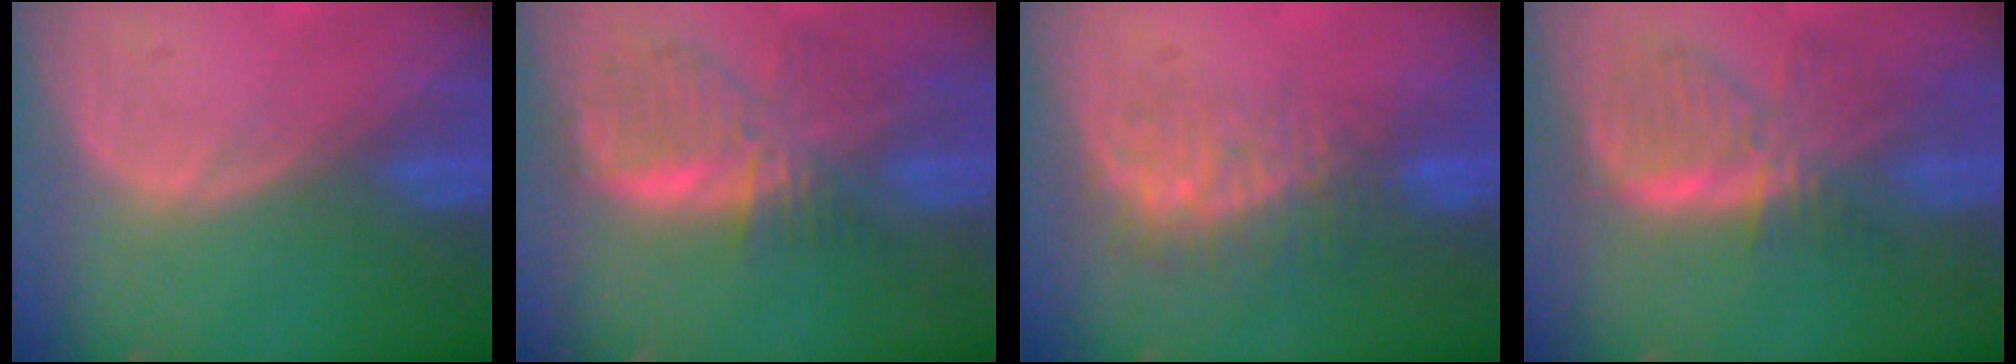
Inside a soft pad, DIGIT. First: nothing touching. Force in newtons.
{"total": 8.7, "press": 7.5, "slide": 4.3}
{"total": 8.3, "press": 7.4, "slide": 3.7}
{"total": 8.3, "press": 7.2, "slide": 4.0}